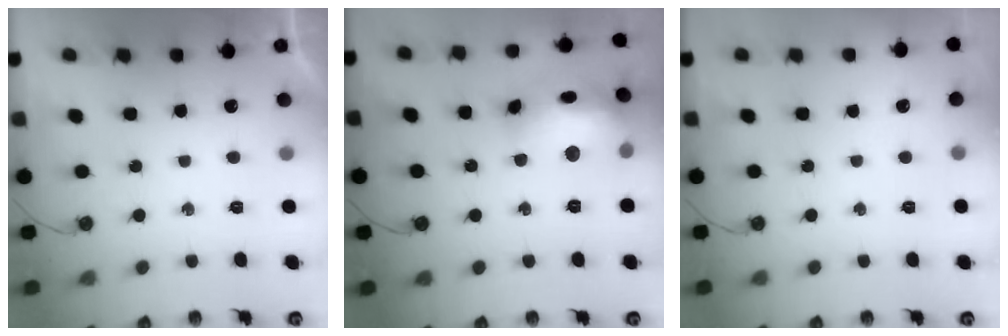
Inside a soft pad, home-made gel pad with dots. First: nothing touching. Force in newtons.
{"total": 18.8, "press": 18.7, "slide": 1.9}
{"total": 0.0}